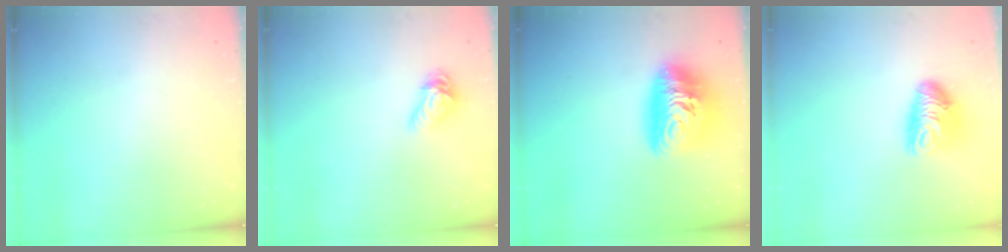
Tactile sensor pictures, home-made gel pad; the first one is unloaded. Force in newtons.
{"total": 7.3, "press": 7.3, "slide": 0.6}
{"total": 14.4, "press": 14.3, "slide": 1.2}
{"total": 9.3, "press": 9.3, "slide": 0.3}